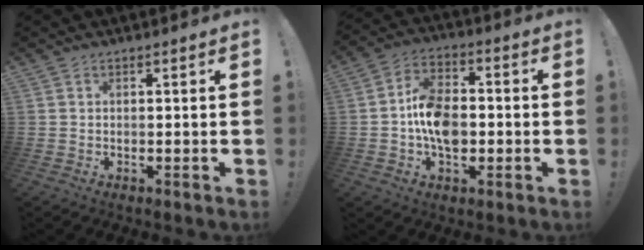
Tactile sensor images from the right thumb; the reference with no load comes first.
{"total": 12.8, "force": [-2.3, 8.9, 9.0], "torque": [-0.151, 0.017, -0.040]}